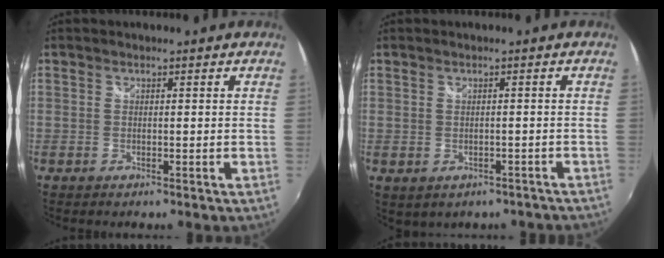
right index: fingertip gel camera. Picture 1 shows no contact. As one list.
[{"total": 5.1, "force": [-3.2, 3.5, 2.0], "torque": [-0.044, -0.011, -0.024]}]